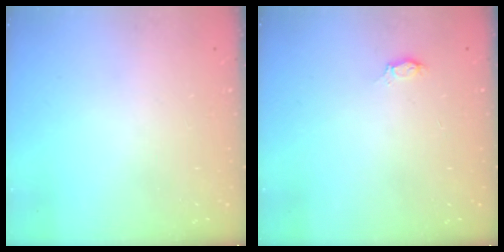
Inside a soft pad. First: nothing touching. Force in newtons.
{"total": 2.0, "press": 2.0, "slide": 0.3}